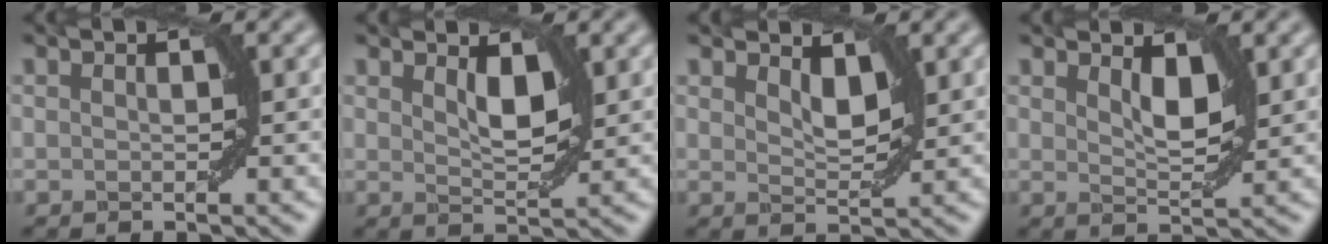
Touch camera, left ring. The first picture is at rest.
{"total": 2.4, "force": [1.1, 0.9, 2.0], "torque": [-0.034, -0.006, 0.023]}
{"total": 2.1, "force": [1.4, 0.9, 1.4], "torque": [-0.026, -0.007, 0.024]}
{"total": 2.4, "force": [1.3, 0.9, 1.9], "torque": [-0.033, -0.006, 0.023]}